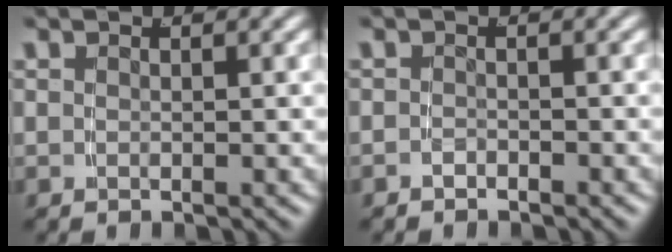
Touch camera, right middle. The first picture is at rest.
{"total": 1.0, "force": [-1.0, 0.1, -0.1], "torque": [-0.002, -0.006, -0.014]}